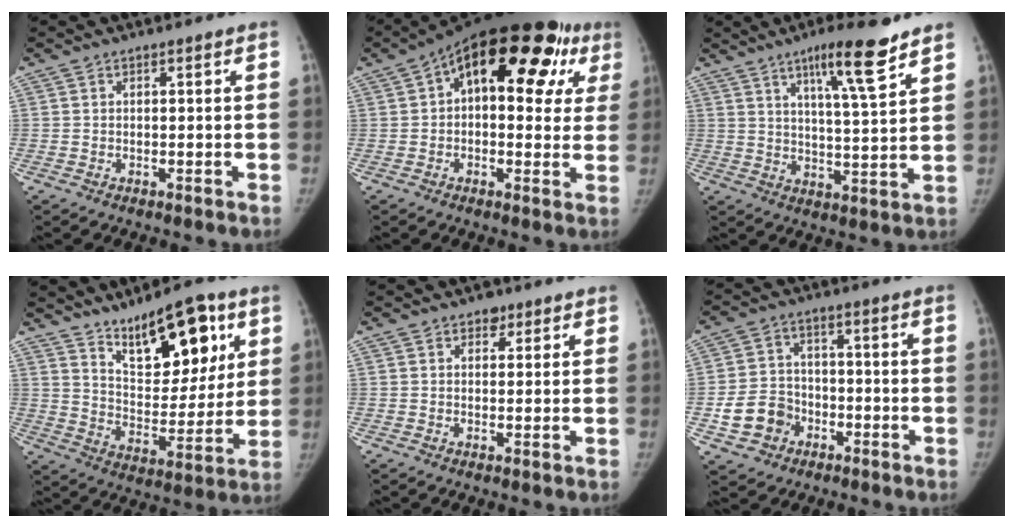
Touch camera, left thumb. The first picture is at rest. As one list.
[{"total": 22.7, "force": [7.7, 12.2, 17.5], "torque": [-0.206, 0.043, 0.099]}, {"total": 11.2, "force": [7.2, 1.0, 8.5], "torque": [-0.130, -0.042, 0.115]}, {"total": 17.4, "force": [9.6, 7.8, 12.3], "torque": [-0.137, -0.050, 0.163]}, {"total": 2.0, "force": [1.2, 1.5, 0.7], "torque": [0.009, -0.004, 0.011]}, {"total": 8.5, "force": [-3.4, 7.2, 3.1], "torque": [-0.034, 0.028, -0.054]}]